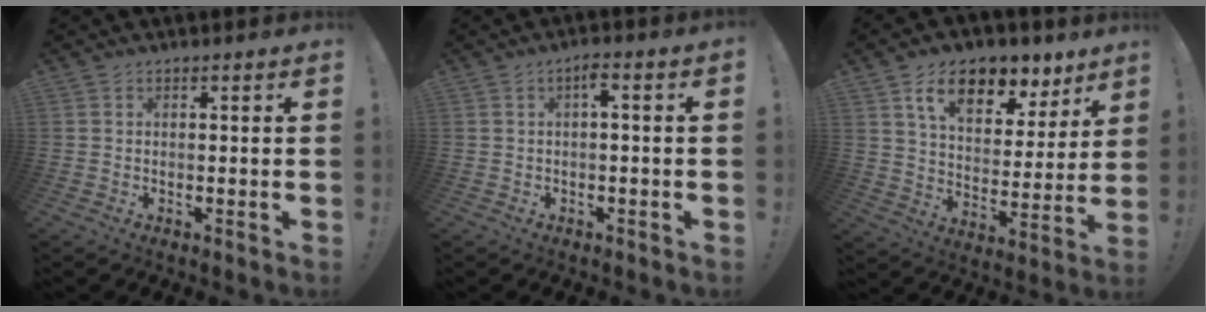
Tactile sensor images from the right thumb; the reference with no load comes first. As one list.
[{"total": 2.9, "force": [-0.2, 0.3, 2.8], "torque": [-0.055, 0.003, -0.008]}, {"total": 14.7, "force": [9.2, 8.0, 8.2], "torque": [-0.131, -0.050, 0.162]}]